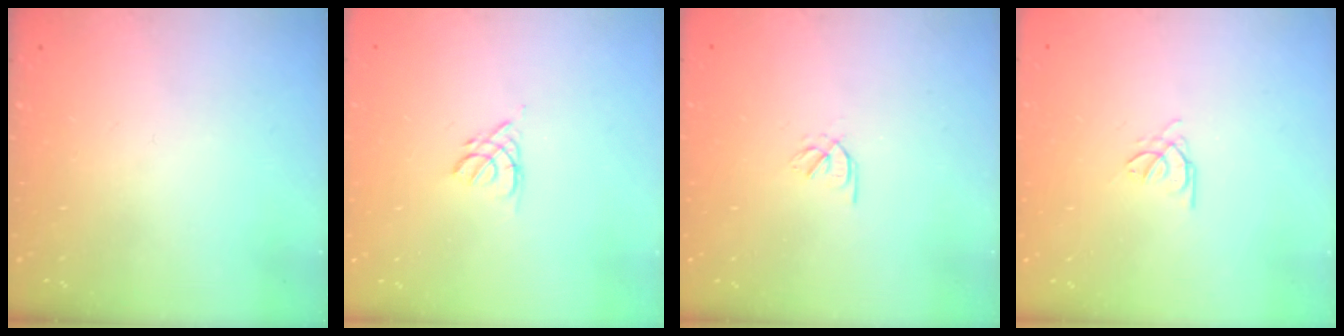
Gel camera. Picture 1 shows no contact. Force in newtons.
{"total": 2.5, "press": 2.5, "slide": 0.6}
{"total": 1.7, "press": 1.6, "slide": 0.6}
{"total": 1.4, "press": 1.3, "slide": 0.3}